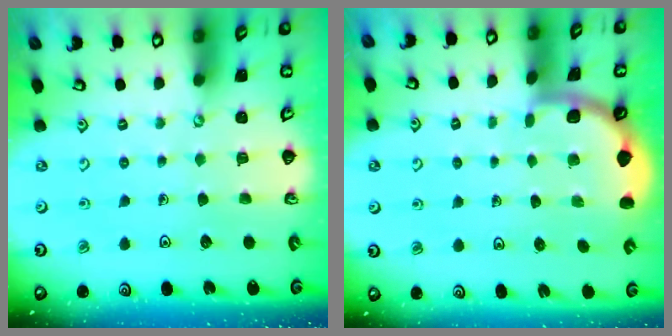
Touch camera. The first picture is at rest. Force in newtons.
{"total": 1.8, "press": 1.8, "slide": 0.0}